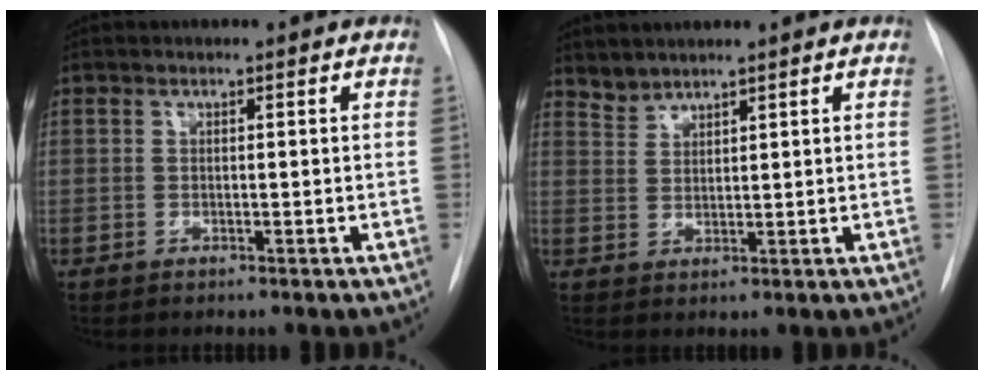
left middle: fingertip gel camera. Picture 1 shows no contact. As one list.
[{"total": 2.4, "force": [2.3, 0.6, -0.2], "torque": [0.009, 0.006, 0.046]}]